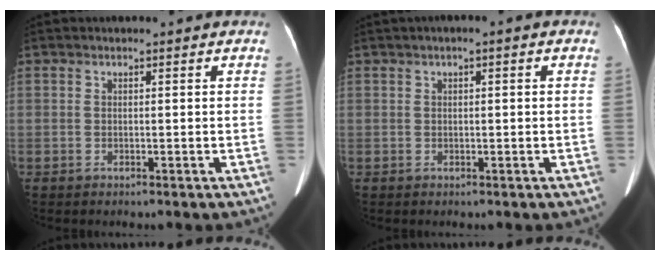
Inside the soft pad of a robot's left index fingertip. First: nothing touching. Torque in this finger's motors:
{"motor_torque": [0.08, 0.00, 0.07, 0.01]}